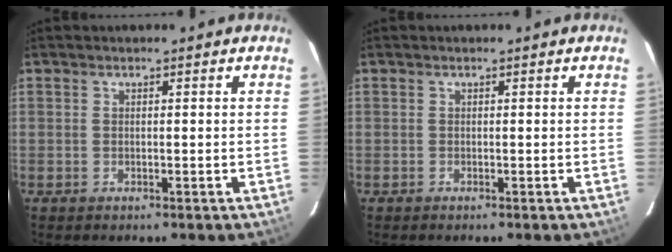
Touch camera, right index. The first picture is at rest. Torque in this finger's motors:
{"motor_torque": [0.62, 0.52, -0.01, 0.01]}